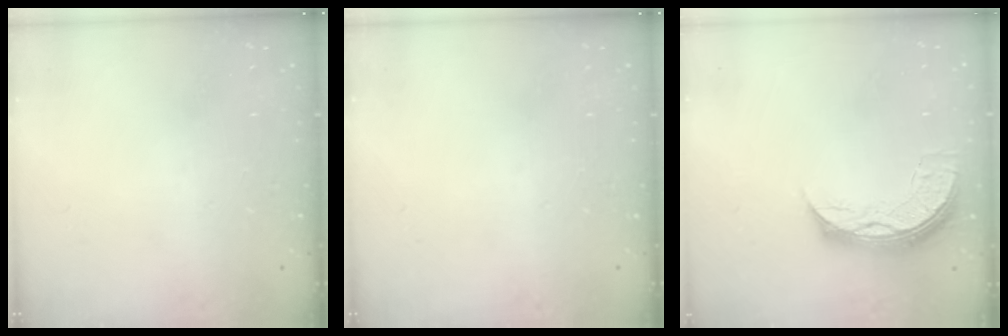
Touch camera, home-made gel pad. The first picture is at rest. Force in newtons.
{"total": 0.0}
{"total": 9.2, "press": 9.2, "slide": 0.7}